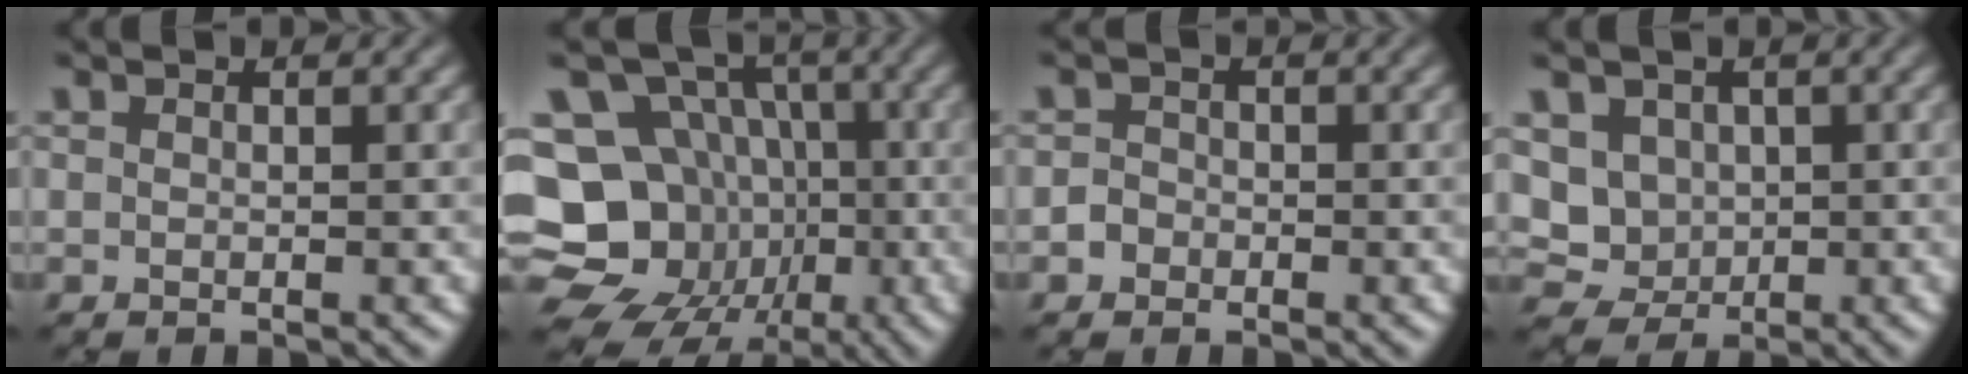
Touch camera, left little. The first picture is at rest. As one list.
[{"total": 16.8, "force": [-4.9, 14.9, 5.9], "torque": [-0.131, -0.006, -0.091]}, {"total": 1.8, "force": [-0.8, 1.6, 0.4], "torque": [0.014, 0.011, -0.026]}, {"total": 4.5, "force": [0.5, 4.1, 1.8], "torque": [-0.021, 0.005, -0.010]}]